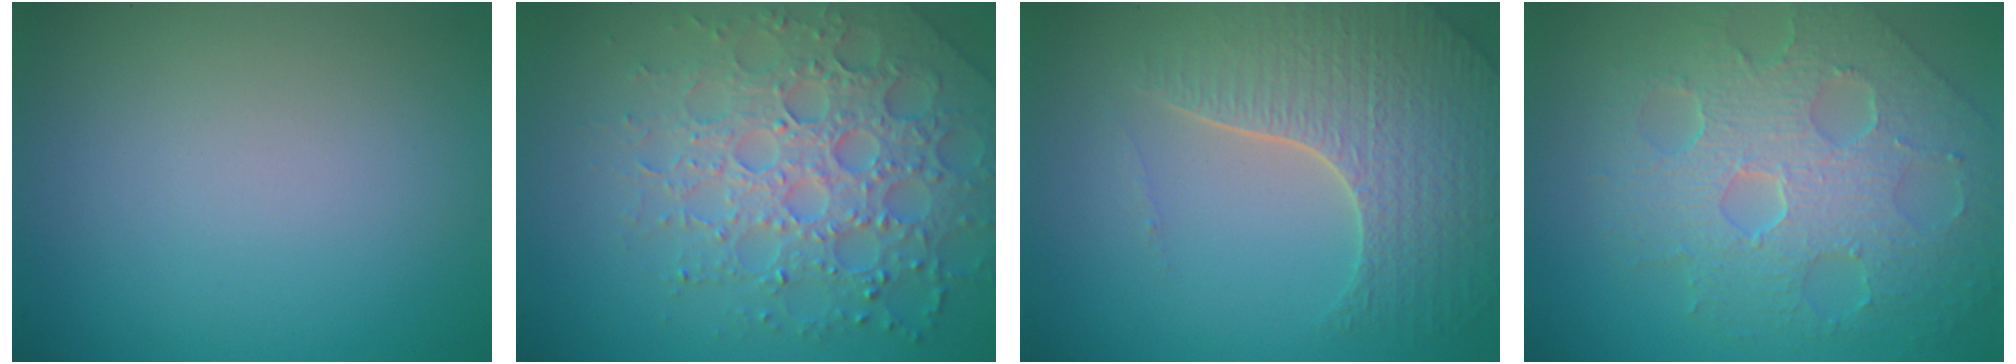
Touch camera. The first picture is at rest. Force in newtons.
{"total": 6.9, "press": 6.7, "slide": 1.6}
{"total": 6.0, "press": 4.8, "slide": 3.5}
{"total": 8.0, "press": 5.6, "slide": 5.7}